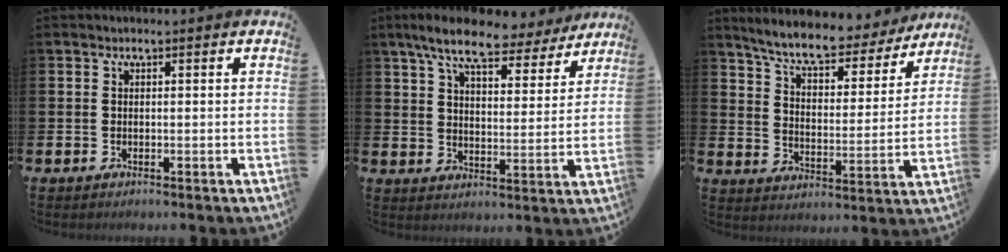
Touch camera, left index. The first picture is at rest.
{"total": 9.1, "force": [7.9, 2.3, 3.8], "torque": [-0.089, -0.035, 0.139]}
{"total": 8.1, "force": [7.4, 1.6, 2.9], "torque": [-0.081, -0.049, 0.125]}